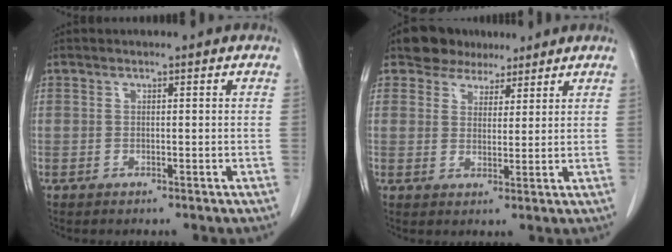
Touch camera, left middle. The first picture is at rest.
{"total": 5.6, "force": [4.5, 3.2, 0.9], "torque": [-0.011, 0.014, 0.078]}